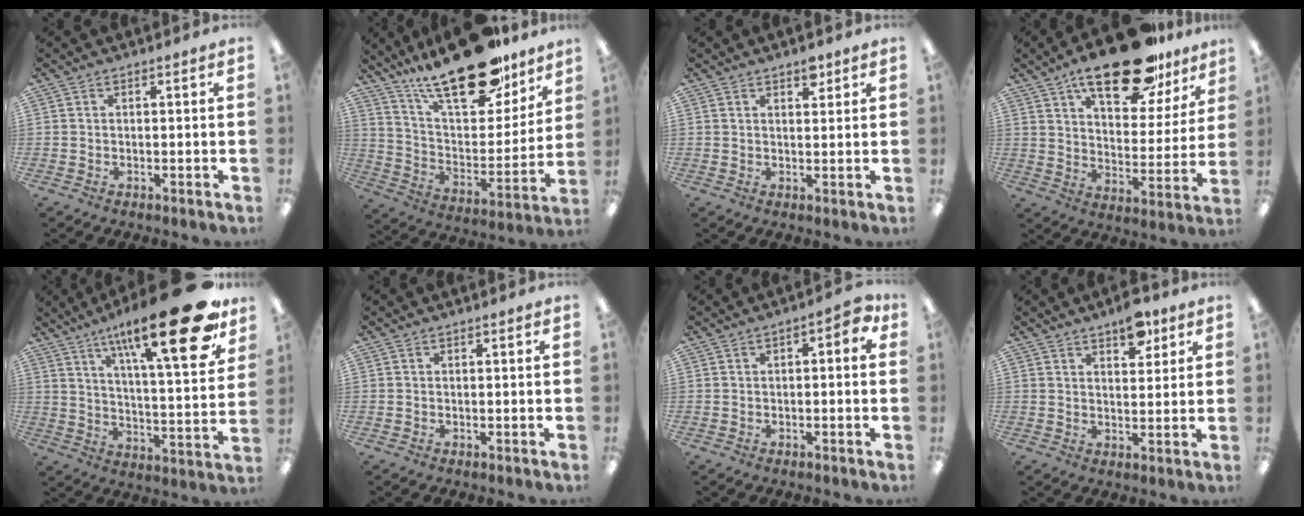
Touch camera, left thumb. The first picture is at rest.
{"total": 25.8, "force": [19.1, 10.0, 14.2], "torque": [-0.219, -0.114, 0.323]}
{"total": 2.8, "force": [2.3, 1.1, 1.0], "torque": [0.009, -0.014, 0.034]}
{"total": 23.2, "force": [15.9, 9.4, 14.1], "torque": [-0.205, -0.082, 0.262]}
{"total": 26.2, "force": [15.3, 7.1, 20.0], "torque": [-0.292, -0.091, 0.238]}
{"total": 0.0}
{"total": 3.9, "force": [0.0, 1.9, 3.4], "torque": [-0.054, 0.010, -0.003]}
{"total": 7.1, "force": [5.2, 3.4, 3.5], "torque": [-0.023, -0.031, 0.085]}